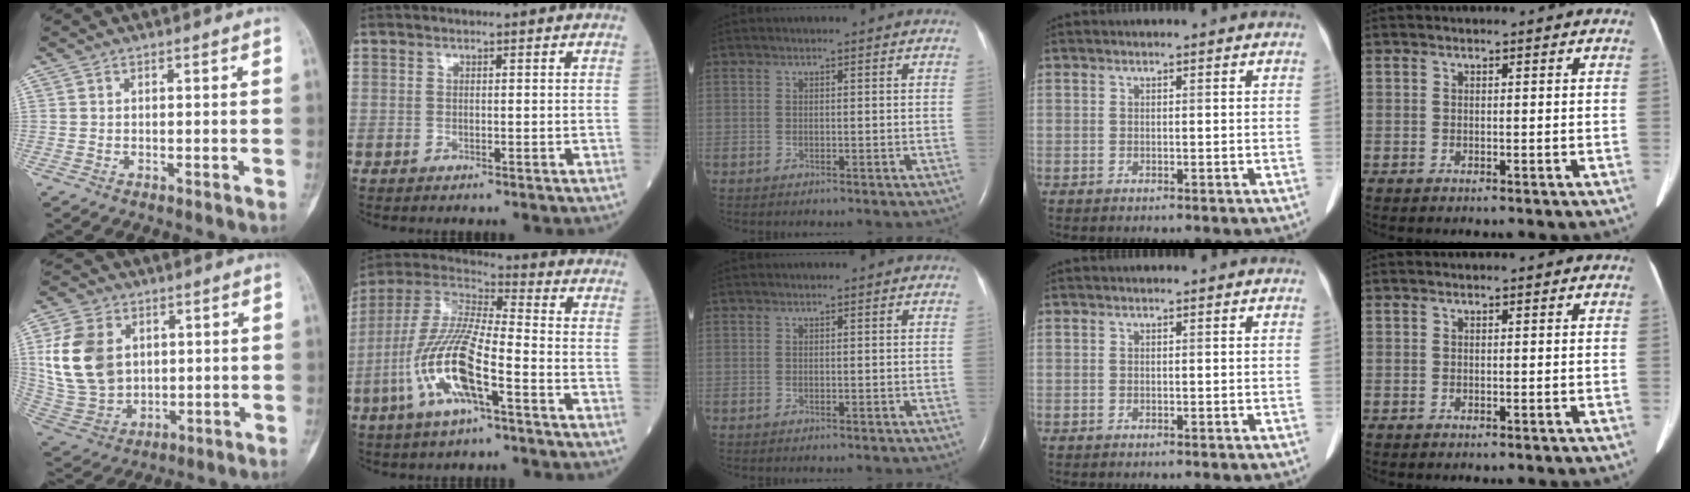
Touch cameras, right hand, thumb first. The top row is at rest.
{"thumb": {"total": 15.6, "force": [3.5, 11.8, 9.6], "torque": [-0.170, -0.008, 0.082]}, "index": {"total": 14.4, "force": [-5.2, 2.8, 13.1], "torque": [-0.280, -0.004, -0.104]}}